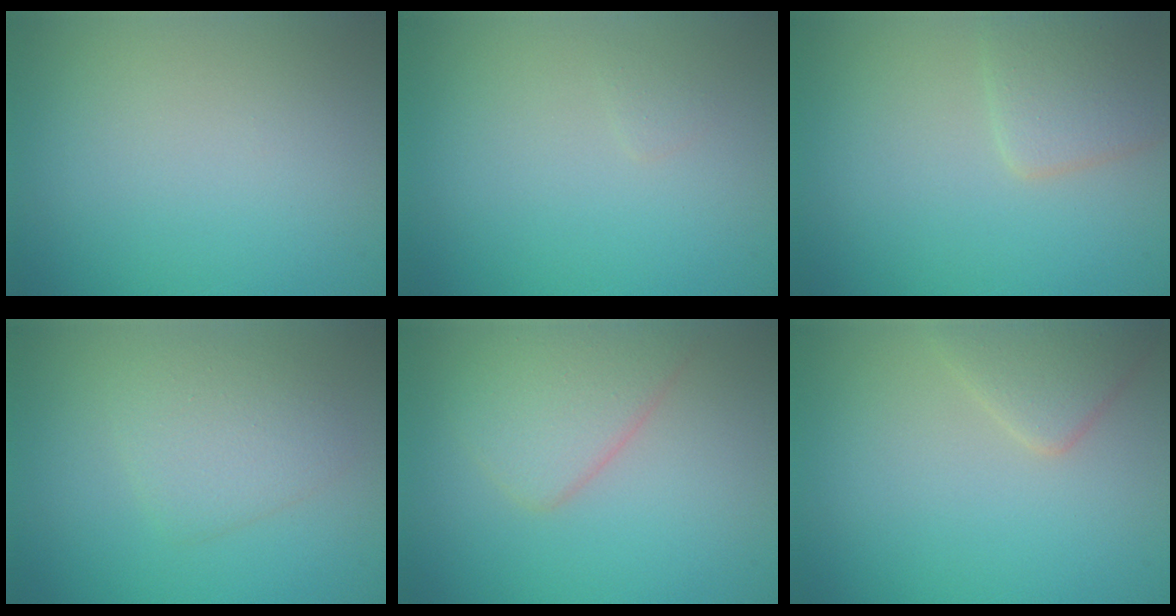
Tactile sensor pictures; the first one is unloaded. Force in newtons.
{"total": 0.5, "press": 0.5, "slide": 0.0}
{"total": 2.9, "press": 2.9, "slide": 0.2}
{"total": 3.0, "press": 3.0, "slide": 0.0}
{"total": 3.6, "press": 3.6, "slide": 0.3}
{"total": 2.6, "press": 2.6, "slide": 0.1}